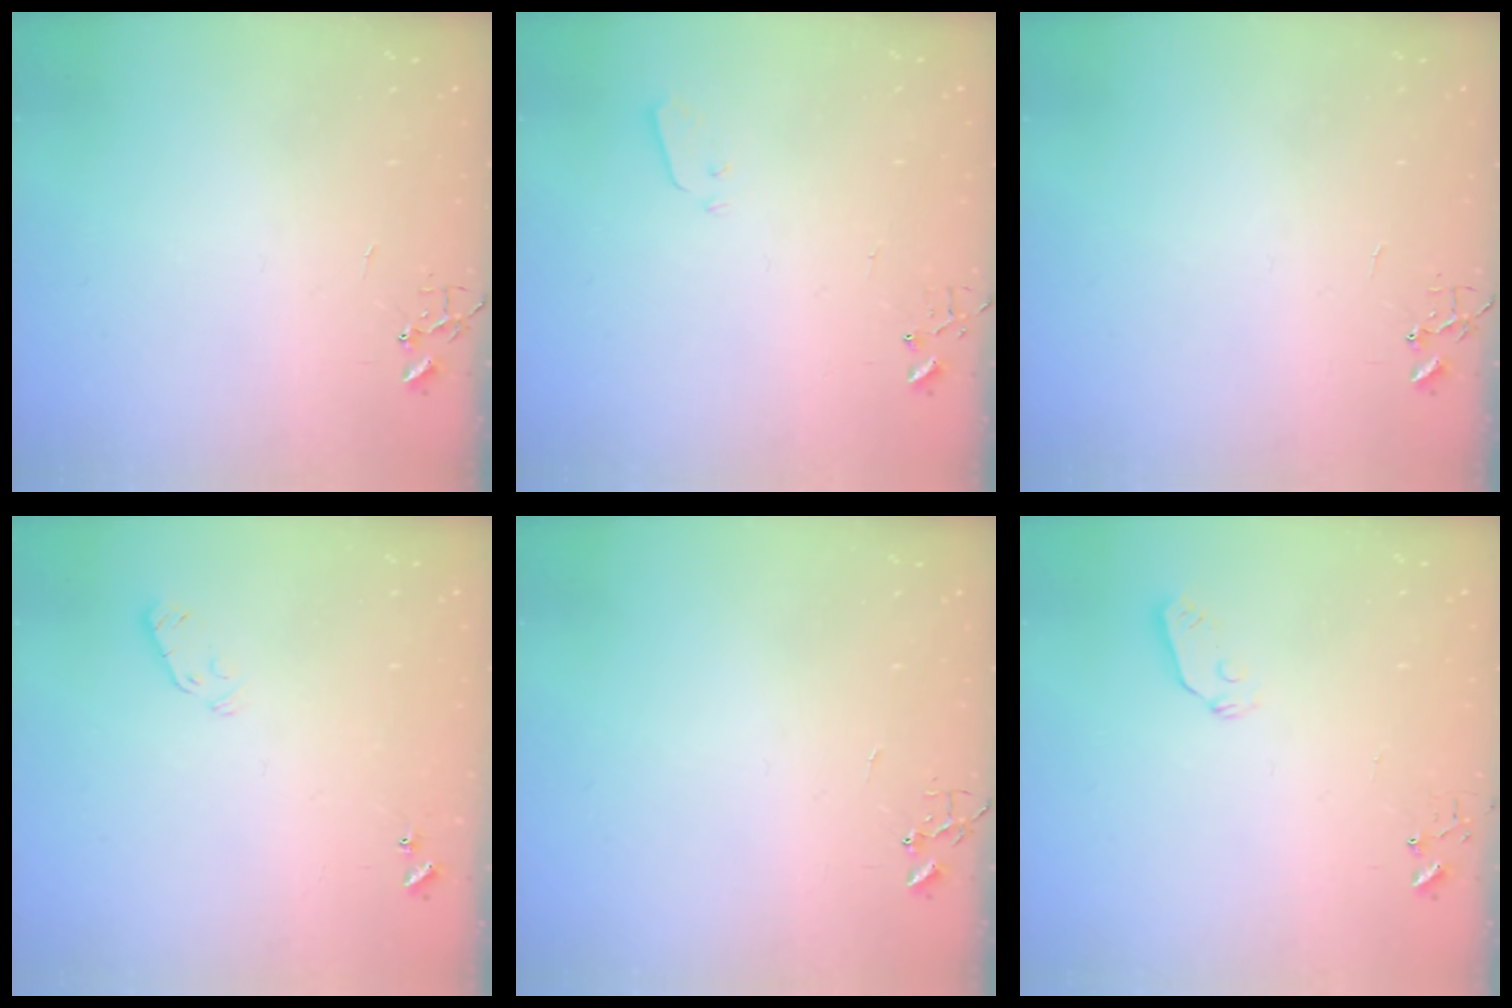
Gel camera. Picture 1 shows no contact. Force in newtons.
{"total": 3.0, "press": 2.9, "slide": 0.3}
{"total": 0.0}
{"total": 3.9, "press": 3.8, "slide": 0.7}
{"total": 0.0}
{"total": 3.9, "press": 3.8, "slide": 0.6}